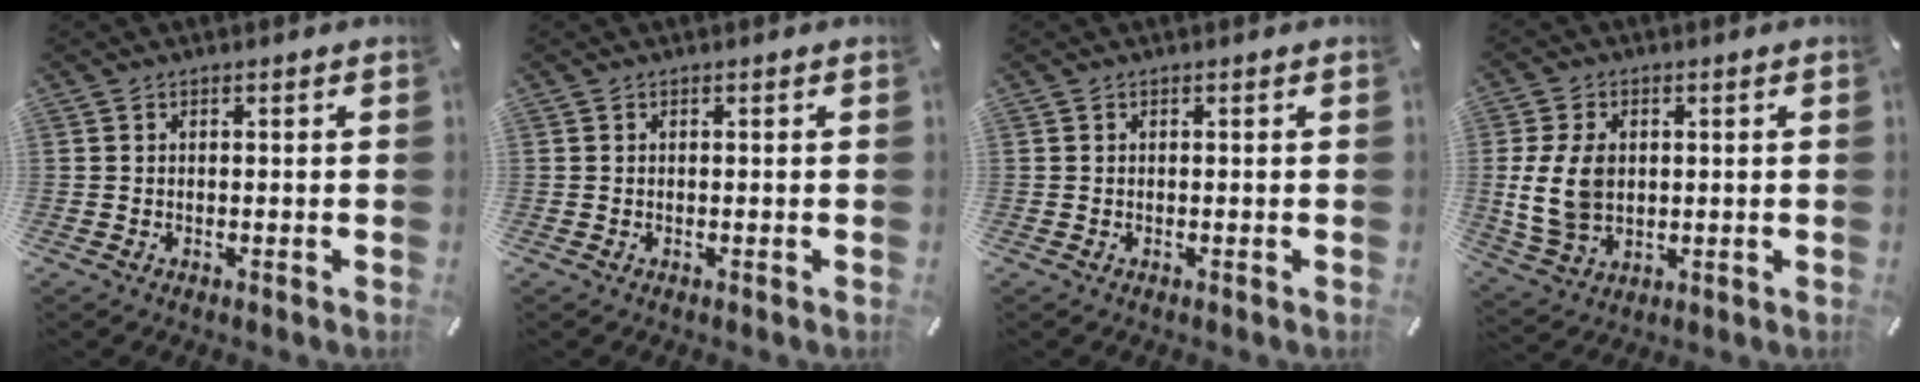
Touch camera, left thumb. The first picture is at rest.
{"total": 0.0}
{"total": 0.0}
{"total": 10.5, "force": [0.9, 7.8, 6.9], "torque": [-0.167, 0.004, 0.016]}